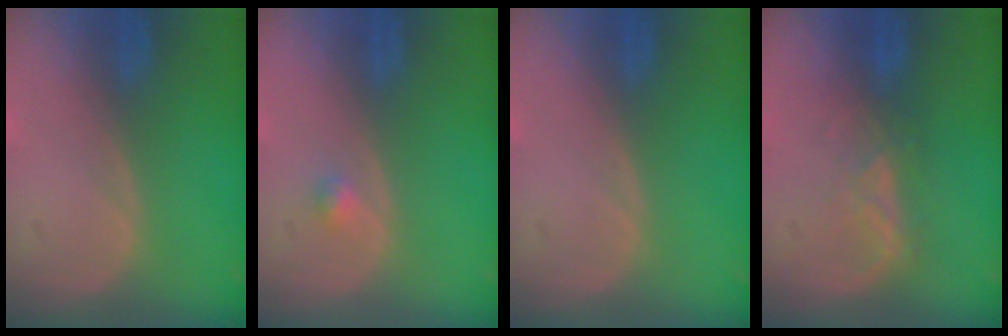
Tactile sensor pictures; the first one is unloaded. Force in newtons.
{"total": 1.0, "press": 1.0, "slide": 0.1}
{"total": 0.0}
{"total": 3.8, "press": 3.8, "slide": 0.6}